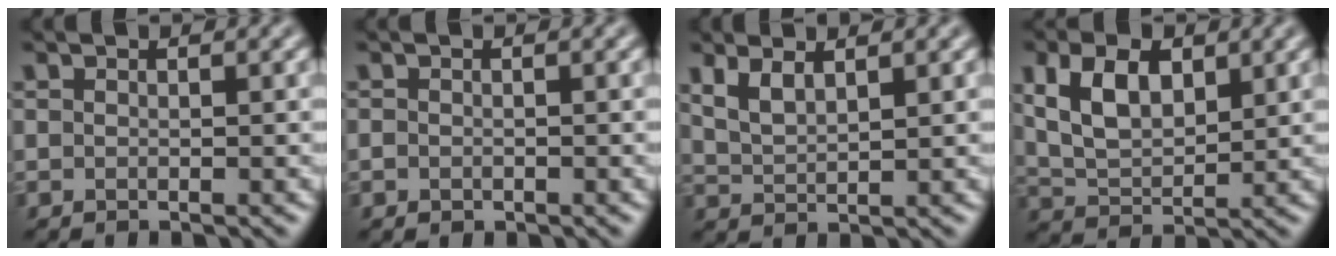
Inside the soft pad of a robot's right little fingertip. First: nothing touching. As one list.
[{"total": 0.7, "force": [-0.3, 0.6, 0.2], "torque": [-0.001, -0.003, -0.006]}, {"total": 2.3, "force": [1.5, 0.8, 1.5], "torque": [-0.038, -0.005, 0.034]}, {"total": 5.9, "force": [2.1, 3.5, 4.3], "torque": [-0.096, 0.003, 0.037]}]